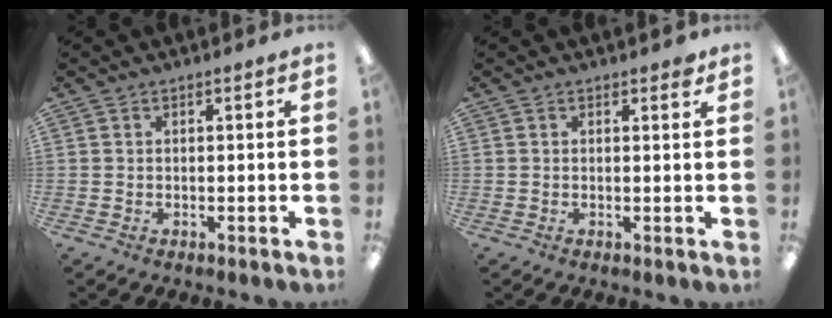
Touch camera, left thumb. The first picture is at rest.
{"total": 1.1, "force": [0.9, 0.3, 0.6], "torque": [0.003, -0.006, 0.012]}